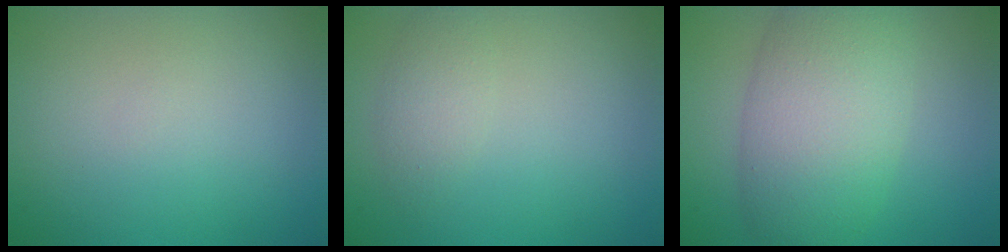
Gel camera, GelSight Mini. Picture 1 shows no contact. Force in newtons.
{"total": 1.9, "press": 1.9, "slide": 0.1}
{"total": 8.1, "press": 8.1, "slide": 0.3}